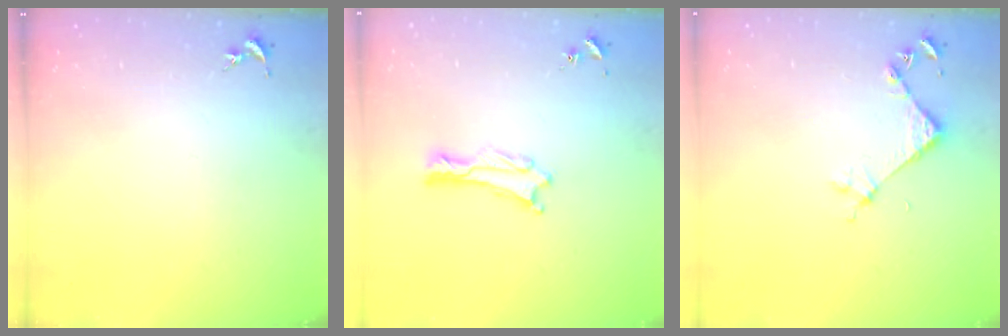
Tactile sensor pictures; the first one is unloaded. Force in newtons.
{"total": 0.6, "press": 0.5, "slide": 0.1}
{"total": 4.2, "press": 4.2, "slide": 0.3}